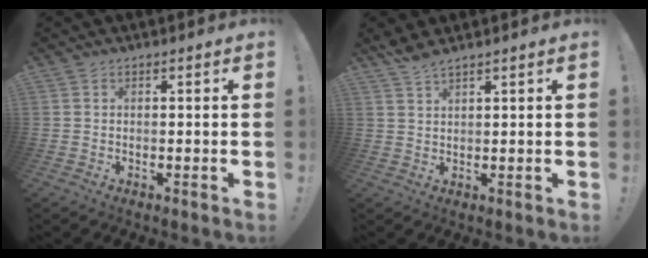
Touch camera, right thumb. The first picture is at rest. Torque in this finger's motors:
{"motor_torque": [-0.02, 0.67, 0.30, 0.31, 0.00]}